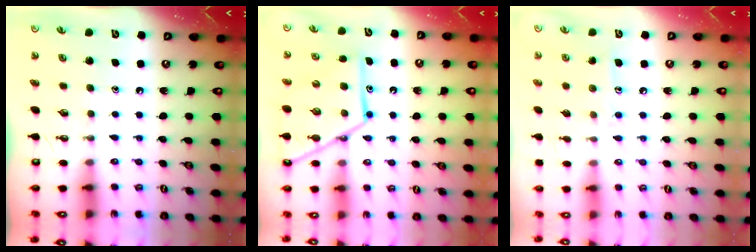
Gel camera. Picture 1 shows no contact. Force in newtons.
{"total": 15.3, "press": 15.2, "slide": 1.4}
{"total": 7.5, "press": 7.4, "slide": 0.5}